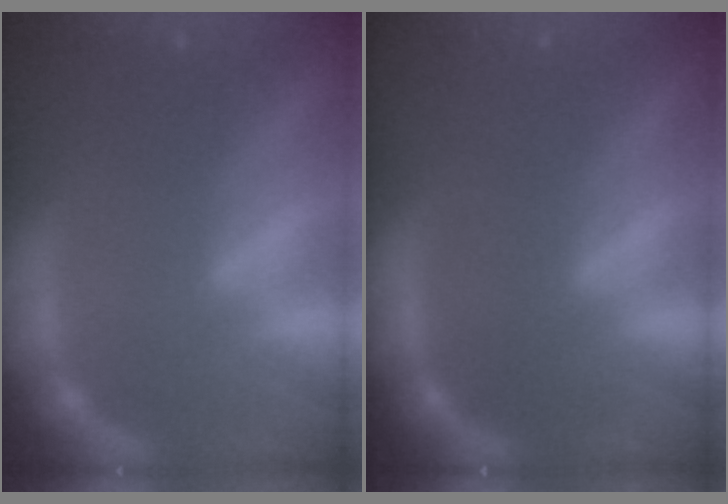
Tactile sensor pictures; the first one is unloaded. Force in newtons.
{"total": 0.0}